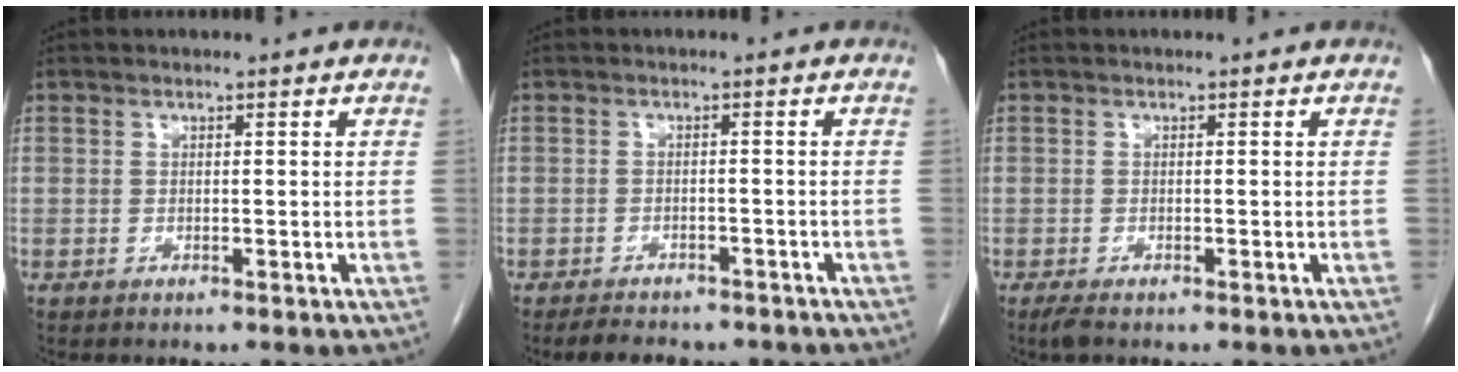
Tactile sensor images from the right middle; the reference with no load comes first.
{"total": 7.7, "force": [-6.7, 2.8, 2.7], "torque": [-0.040, 0.003, -0.083]}
{"total": 1.6, "force": [-1.1, 0.4, 1.0], "torque": [-0.027, -0.006, -0.020]}